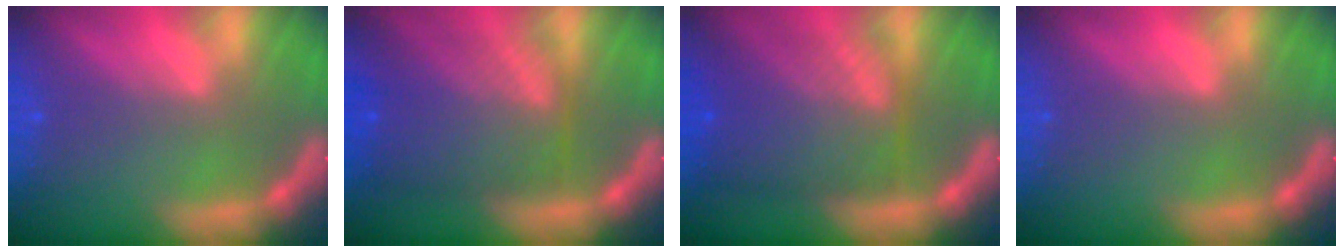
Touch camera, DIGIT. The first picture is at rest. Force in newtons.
{"total": 8.6}
{"total": 9.1}
{"total": 0.0}